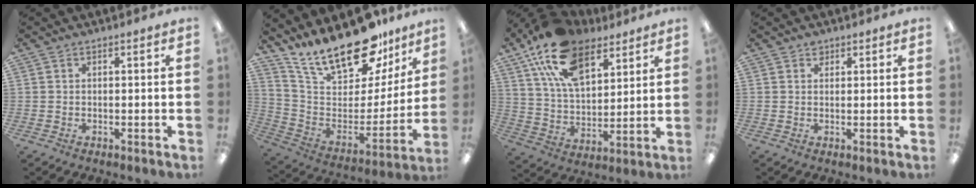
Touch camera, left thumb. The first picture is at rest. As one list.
[{"total": 23.9, "force": [18.8, 8.8, 11.9], "torque": [-0.199, -0.125, 0.326]}, {"total": 19.3, "force": [12.0, 10.2, 11.3], "torque": [-0.211, -0.041, 0.218]}, {"total": 1.5, "force": [1.1, 0.9, 0.3], "torque": [0.001, -0.003, 0.020]}]